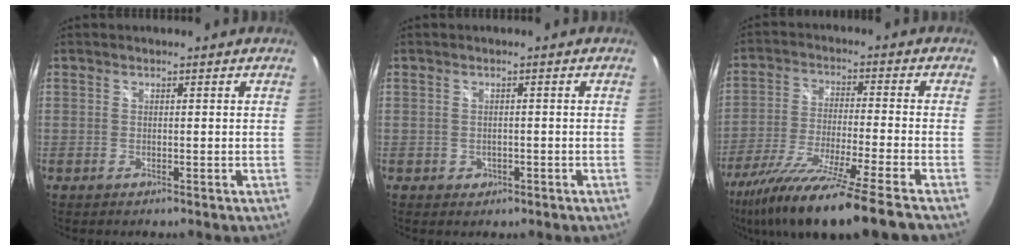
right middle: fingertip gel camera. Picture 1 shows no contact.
{"total": 1.4, "force": [-0.3, 1.3, 0.4], "torque": [-0.007, -0.002, -0.002]}
{"total": 18.7, "force": [-14.6, -0.9, 11.6], "torque": [-0.222, -0.061, -0.250]}